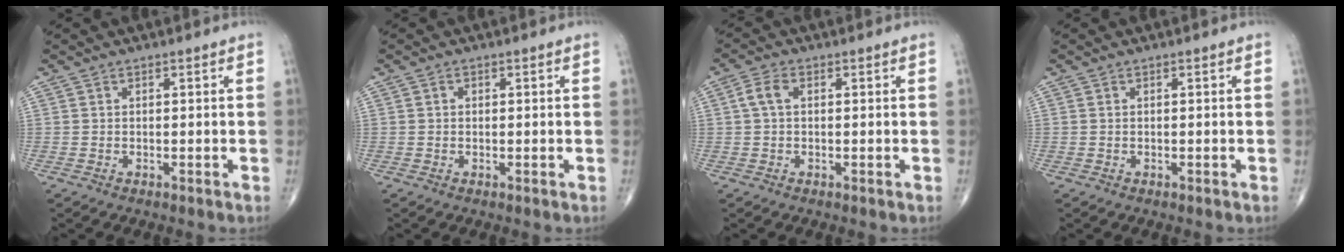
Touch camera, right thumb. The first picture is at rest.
{"total": 0.8, "force": [0.2, 0.7, 0.4], "torque": [-0.002, 0.002, 0.002]}
{"total": 3.3, "force": [0.7, 1.9, 2.7], "torque": [-0.064, 0.009, 0.012]}
{"total": 0.0}